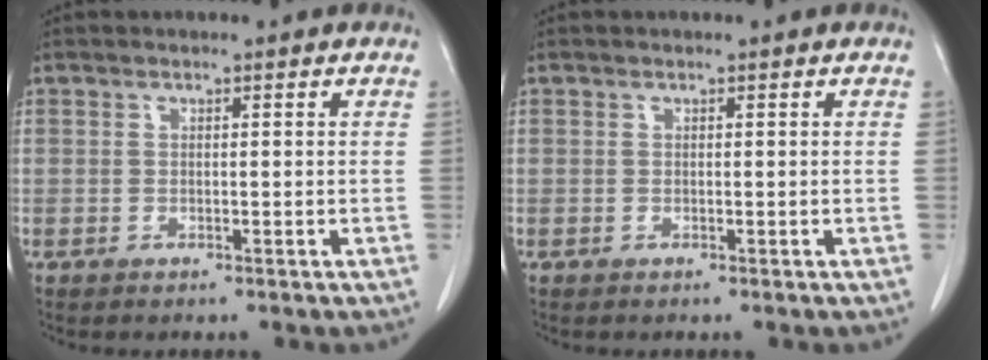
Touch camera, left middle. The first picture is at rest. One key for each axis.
{"total": 0.0}